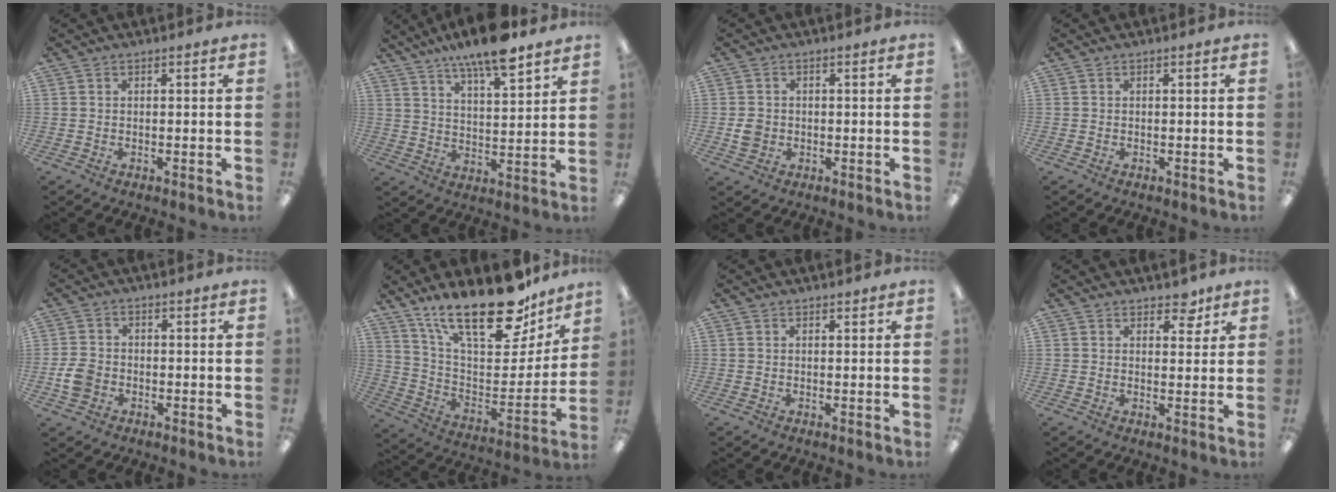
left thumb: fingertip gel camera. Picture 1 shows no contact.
{"total": 12.2, "force": [9.8, 3.0, 6.7], "torque": [-0.112, -0.054, 0.169]}
{"total": 3.3, "force": [-0.4, 2.9, 1.5], "torque": [-0.018, 0.003, -0.009]}
{"total": 0.0}
{"total": 5.3, "force": [-1.5, 4.2, 2.9], "torque": [-0.060, 0.009, -0.027]}
{"total": 25.3, "force": [18.5, 9.6, 14.4], "torque": [-0.220, -0.119, 0.318]}
{"total": 0.8, "force": [0.7, 0.3, 0.3], "torque": [0.002, -0.002, 0.010]}
{"total": 4.6, "force": [3.6, 2.4, 1.7], "torque": [-0.001, -0.020, 0.059]}